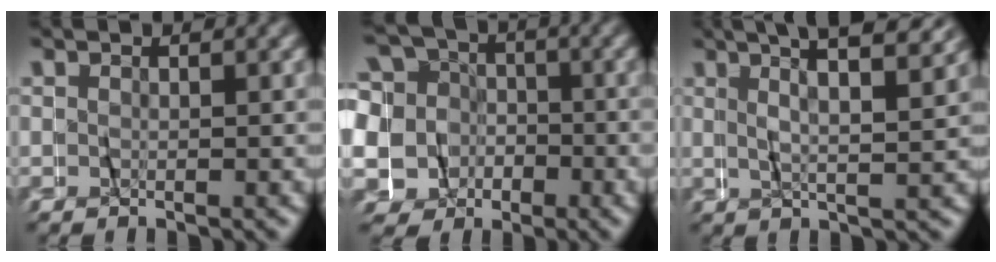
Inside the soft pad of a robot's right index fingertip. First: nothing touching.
{"total": 14.9, "force": [-2.4, 14.1, 4.4], "torque": [-0.139, -0.052, -0.049]}
{"total": 6.7, "force": [4.7, 1.2, 4.7], "torque": [-0.079, 0.031, 0.059]}